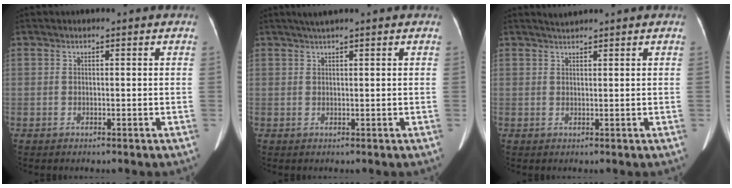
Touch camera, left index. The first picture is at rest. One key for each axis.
{"total": 2.2, "fx": 1.7, "fy": -0.3, "fz": 1.3, "tx": -0.020, "ty": 0.016, "tz": 0.035}
{"total": 1.2, "fx": 1.1, "fy": -0.4, "fz": 0.0, "tx": -0.003, "ty": 0.007, "tz": 0.027}